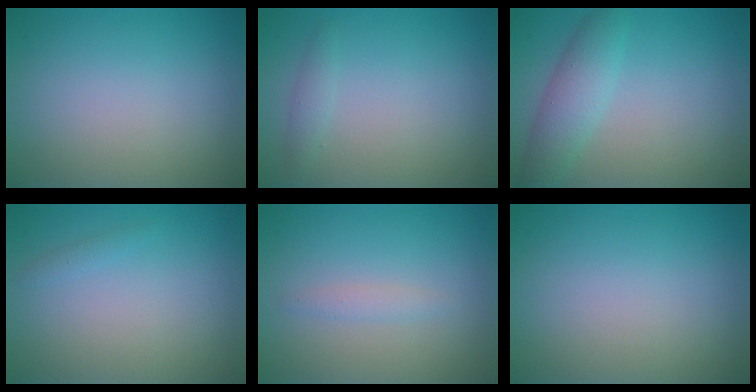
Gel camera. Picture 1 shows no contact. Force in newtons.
{"total": 1.0, "press": 1.0, "slide": 0.0}
{"total": 3.5, "press": 3.5, "slide": 0.1}
{"total": 0.6, "press": 0.6, "slide": 0.0}
{"total": 1.0, "press": 1.0, "slide": 0.0}
{"total": 0.0}